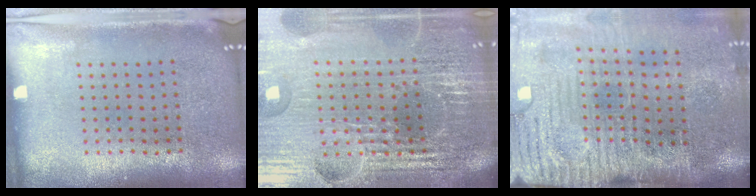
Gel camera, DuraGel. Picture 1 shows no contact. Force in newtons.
{"total": 6.8, "press": 5.9, "slide": 3.4}
{"total": 4.8, "press": 3.9, "slide": 2.8}